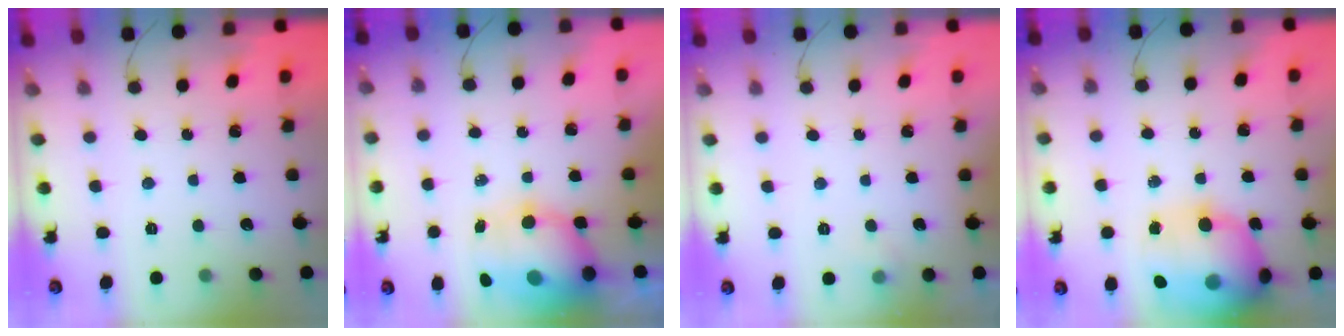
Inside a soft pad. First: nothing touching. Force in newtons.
{"total": 13.0, "press": 11.4, "slide": 6.4}
{"total": 3.7, "press": 3.5, "slide": 1.4}
{"total": 24.1, "press": 23.7, "slide": 4.4}